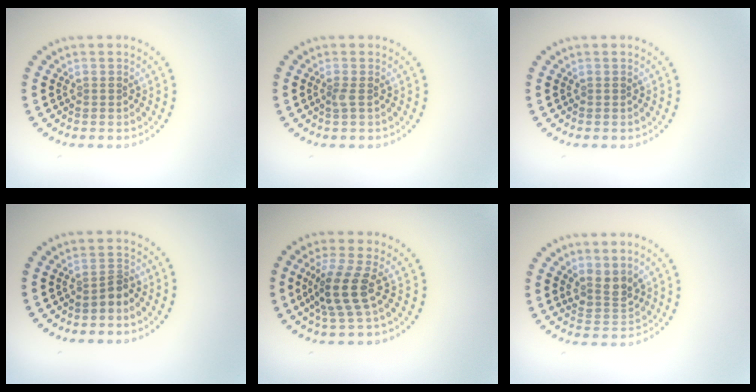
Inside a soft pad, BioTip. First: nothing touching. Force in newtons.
{"total": 0.7, "press": 0.5, "slide": 0.5}
{"total": 0.0}
{"total": 1.3, "press": 0.8, "slide": 1.0}
{"total": 3.8, "press": 3.0, "slide": 2.3}
{"total": 2.5, "press": 1.9, "slide": 1.6}